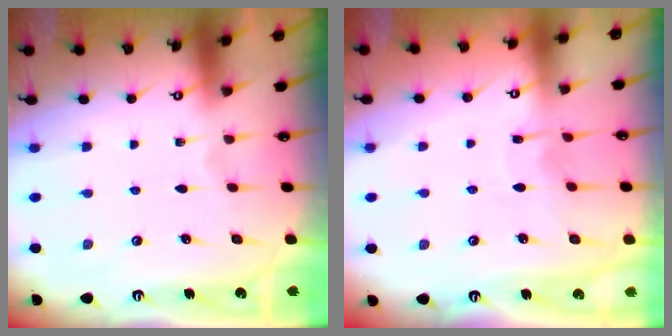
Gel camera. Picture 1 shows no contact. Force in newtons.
{"total": 3.9, "press": 3.8, "slide": 0.3}